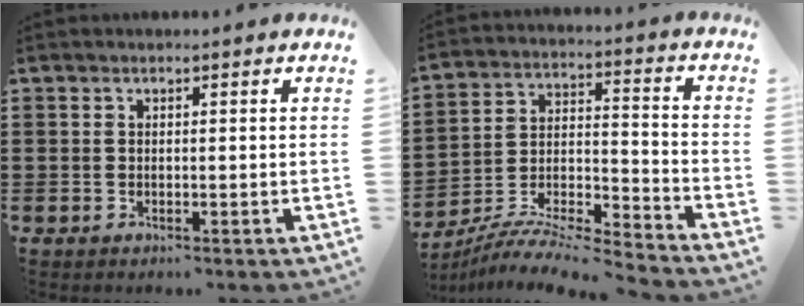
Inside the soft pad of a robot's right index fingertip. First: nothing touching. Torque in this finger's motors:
{"motor_torque": [0.38, 1.08, -0.05, -0.05]}